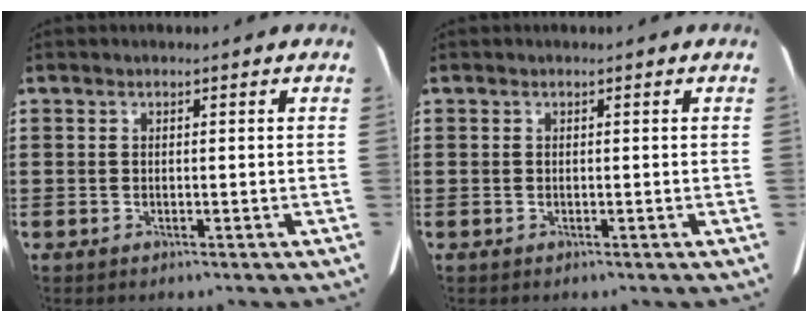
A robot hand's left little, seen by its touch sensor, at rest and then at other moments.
{"total": 0.0}